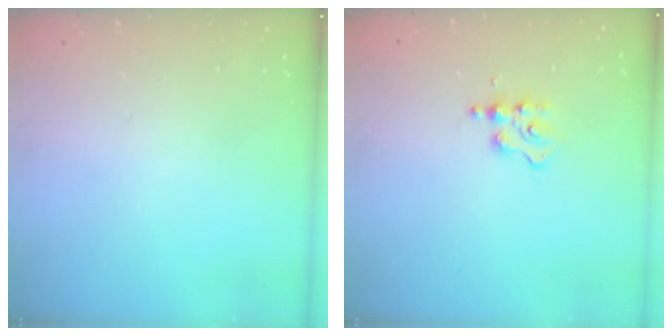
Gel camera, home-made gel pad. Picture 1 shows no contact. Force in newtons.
{"total": 3.1, "press": 3.1, "slide": 0.4}